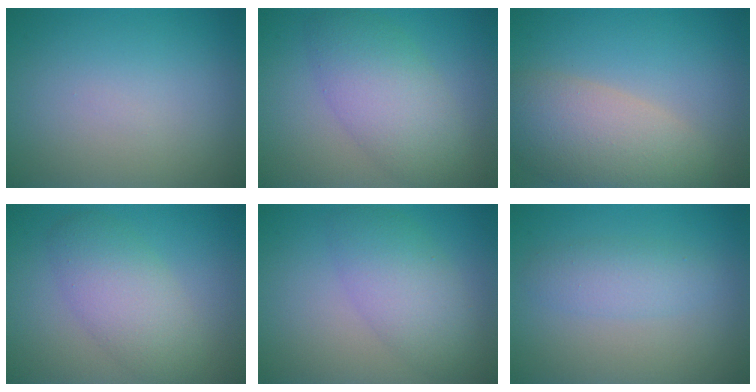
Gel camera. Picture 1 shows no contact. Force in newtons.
{"total": 5.8, "press": 5.8, "slide": 0.2}
{"total": 7.5, "press": 7.5, "slide": 0.7}
{"total": 4.6, "press": 4.5, "slide": 0.6}
{"total": 4.6, "press": 4.6, "slide": 0.3}
{"total": 2.4, "press": 2.4, "slide": 0.0}